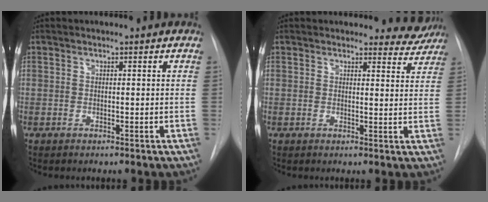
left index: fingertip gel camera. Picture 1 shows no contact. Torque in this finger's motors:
{"motor_torque": [0.00, -0.31, -0.25, 0.00]}